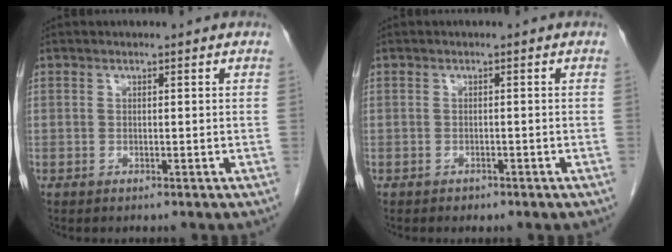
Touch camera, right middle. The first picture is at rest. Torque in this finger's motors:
{"motor_torque": [0.01, 0.12, -0.09, 0.00]}